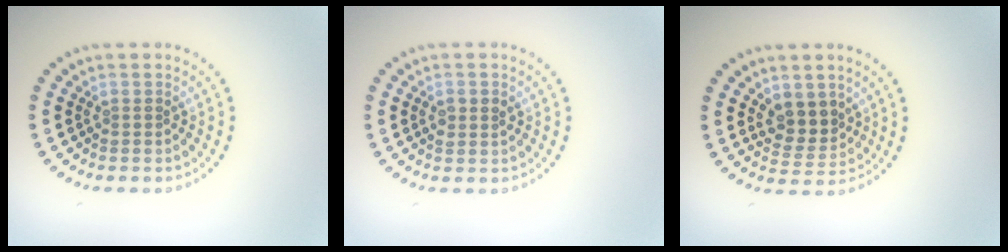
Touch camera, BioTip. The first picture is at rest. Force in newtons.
{"total": 1.4, "press": 1.4, "slide": 0.3}
{"total": 2.9, "press": 2.5, "slide": 1.4}